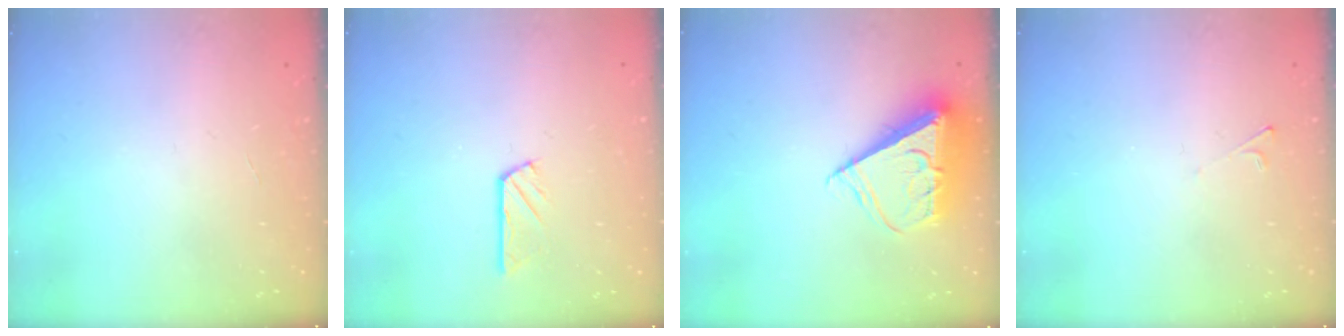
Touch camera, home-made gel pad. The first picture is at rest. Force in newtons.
{"total": 3.5, "press": 3.4, "slide": 0.4}
{"total": 10.5, "press": 10.4, "slide": 0.5}
{"total": 1.9, "press": 1.9, "slide": 0.4}